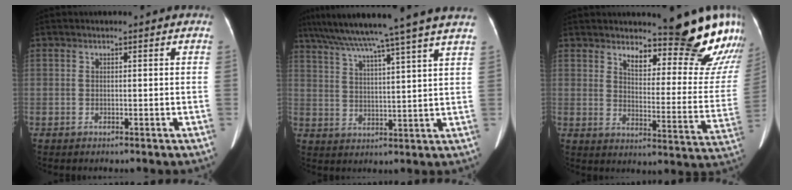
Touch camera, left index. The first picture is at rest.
{"total": 19.1, "force": [16.1, -2.1, 10.0], "torque": [-0.174, 0.006, 0.229]}
{"total": 17.7, "force": [15.4, 3.2, 8.2], "torque": [-0.083, -0.077, 0.183]}